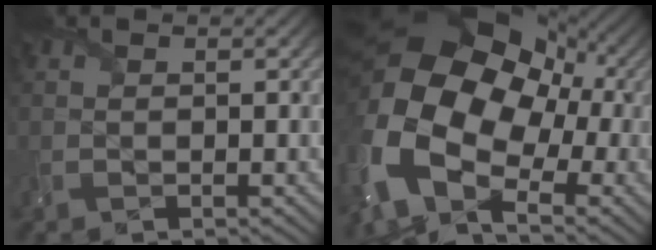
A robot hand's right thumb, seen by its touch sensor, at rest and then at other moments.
{"total": 19.9, "force": [-3.1, 14.4, 13.4], "torque": [-0.293, -0.046, -0.034]}